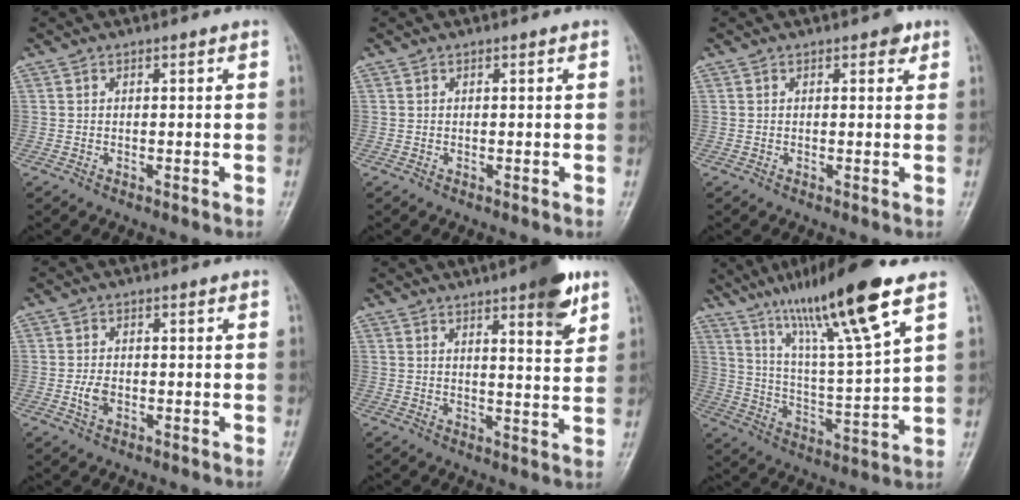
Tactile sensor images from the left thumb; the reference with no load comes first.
{"total": 0.0}
{"total": 1.9, "force": [1.0, 1.1, 1.2], "torque": [-0.003, -0.001, 0.009]}
{"total": 2.9, "force": [-0.8, 1.9, 2.1], "torque": [-0.038, 0.006, -0.017]}
{"total": 9.8, "force": [5.6, 2.3, 7.7], "torque": [-0.090, -0.027, 0.072]}
{"total": 18.9, "force": [11.9, 1.5, 14.5], "torque": [-0.244, -0.049, 0.210]}